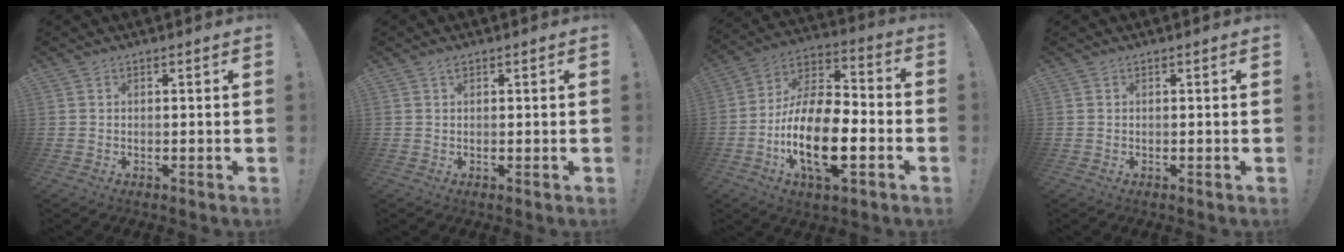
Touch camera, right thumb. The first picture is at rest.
{"total": 0.8, "force": [0.5, 0.2, 0.6], "torque": [-0.004, -0.002, 0.007]}
{"total": 20.0, "force": [-7.2, 9.2, 16.2], "torque": [-0.318, 0.025, -0.122]}
{"total": 0.0}